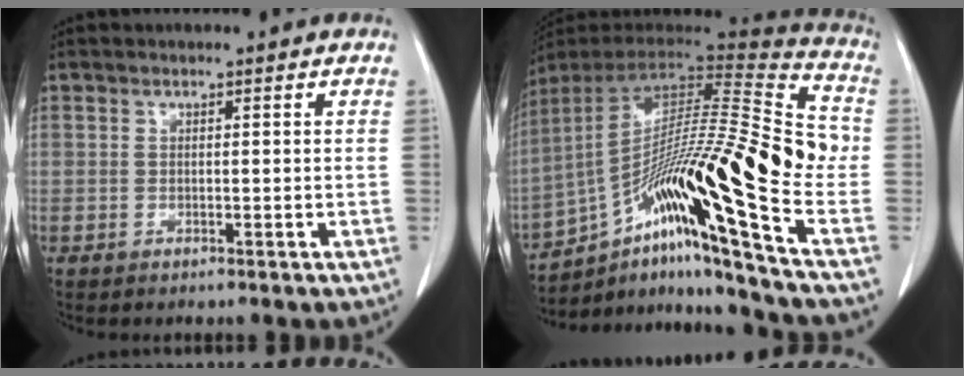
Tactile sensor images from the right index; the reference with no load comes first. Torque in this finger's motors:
{"motor_torque": [1.34, -0.80, 0.53, 0.21]}